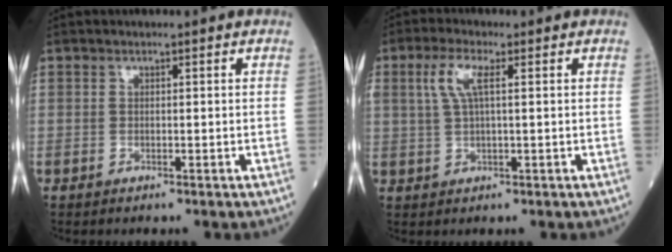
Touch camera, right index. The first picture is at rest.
{"total": 4.3, "force": [1.5, 1.0, 3.9], "torque": [-0.094, 0.015, 0.034]}